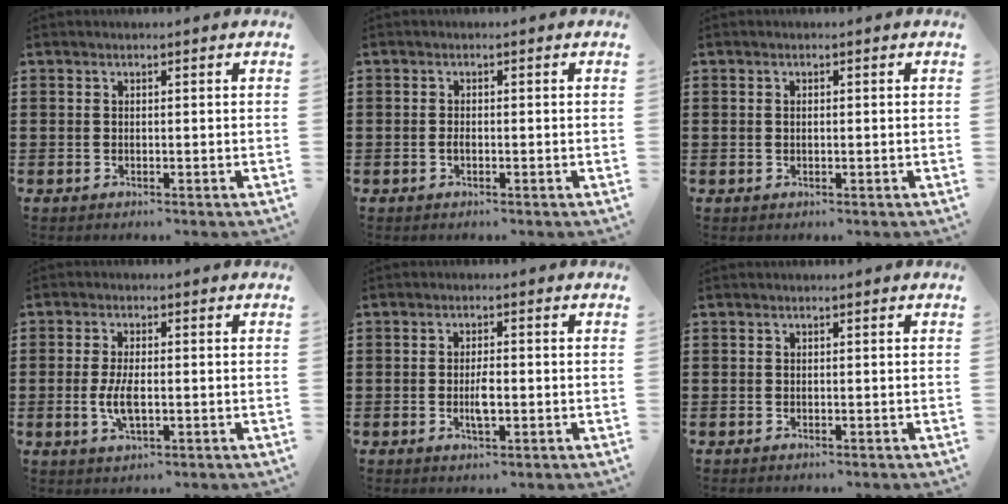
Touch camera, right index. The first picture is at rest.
{"total": 0.8, "force": [-0.3, 0.3, 0.6], "torque": [-0.014, -0.005, -0.005]}
{"total": 0.7, "force": [0.0, 0.3, 0.6], "torque": [-0.013, 0.000, 0.001]}
{"total": 4.7, "force": [-0.6, 2.0, 4.2], "torque": [-0.095, -0.005, -0.016]}
{"total": 3.2, "force": [-0.6, 1.0, 3.0], "torque": [-0.060, -0.002, -0.013]}
{"total": 0.0}